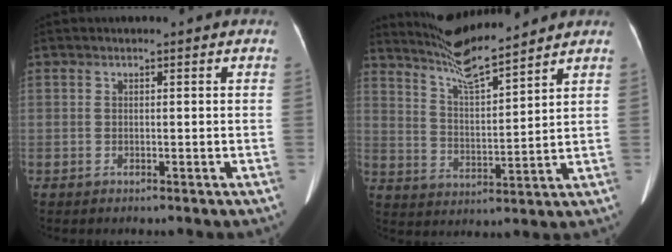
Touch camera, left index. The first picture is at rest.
{"total": 9.9, "force": [9.1, -0.5, 3.8], "torque": [-0.078, 0.003, 0.169]}